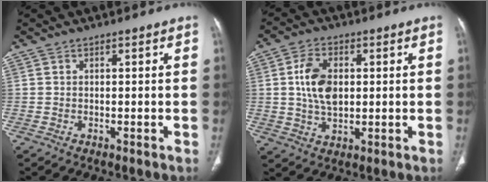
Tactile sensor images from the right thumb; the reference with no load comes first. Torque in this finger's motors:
{"motor_torque": [0.78, 2.02, 1.07, 0.37, 0.08]}